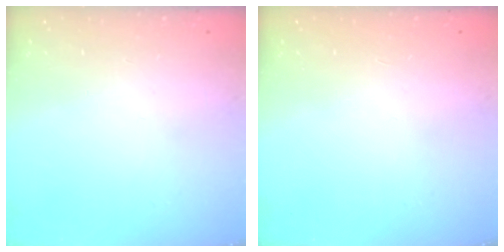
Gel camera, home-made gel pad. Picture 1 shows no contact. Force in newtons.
{"total": 0.0}